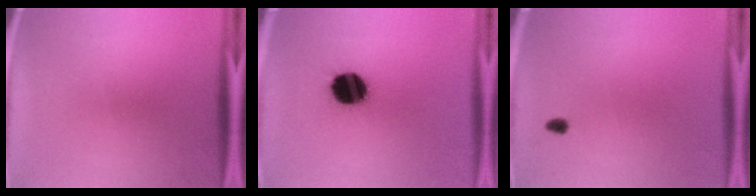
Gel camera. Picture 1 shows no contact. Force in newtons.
{"total": 14.5}
{"total": 1.5}